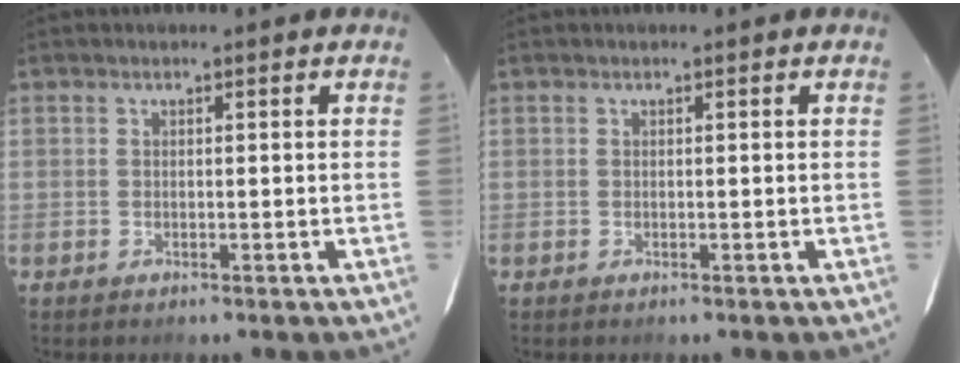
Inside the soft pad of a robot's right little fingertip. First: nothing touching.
{"total": 0.0}